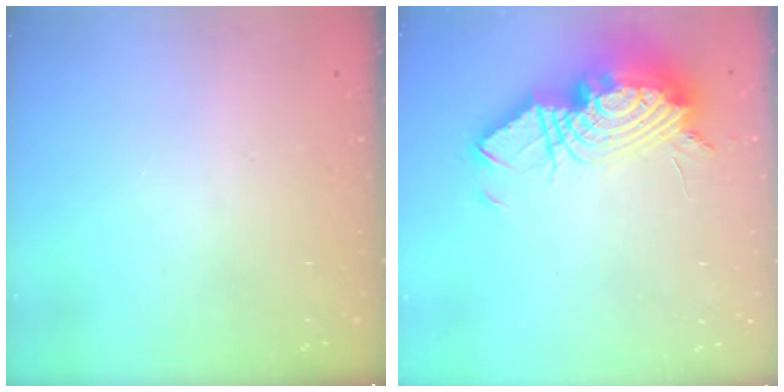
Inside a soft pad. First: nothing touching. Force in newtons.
{"total": 20.7, "press": 20.6, "slide": 2.4}